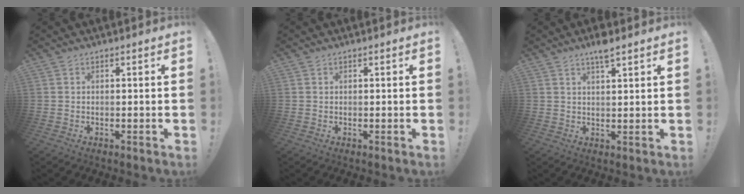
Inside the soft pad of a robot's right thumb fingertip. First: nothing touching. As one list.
[{"total": 0.0}, {"total": 4.2, "force": [3.1, 0.3, 2.9], "torque": [-0.048, -0.013, 0.050]}]